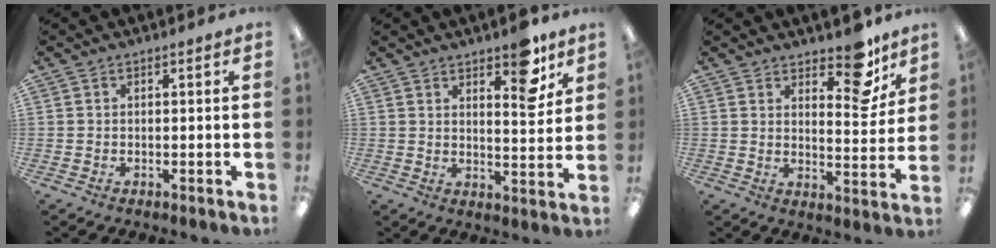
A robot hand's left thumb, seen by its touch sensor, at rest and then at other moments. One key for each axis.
{"total": 8.9, "fx": 6.2, "fy": 3.2, "fz": 5.6, "tx": -0.054, "ty": -0.040, "tz": 0.097}
{"total": 11.4, "fx": 8.2, "fy": 4.8, "fz": 6.3, "tx": -0.059, "ty": -0.057, "tz": 0.138}